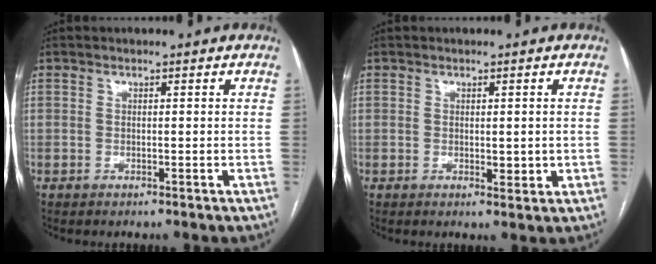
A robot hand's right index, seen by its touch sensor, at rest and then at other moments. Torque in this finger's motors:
{"motor_torque": [-0.04, 0.16, 0.03, 0.01]}